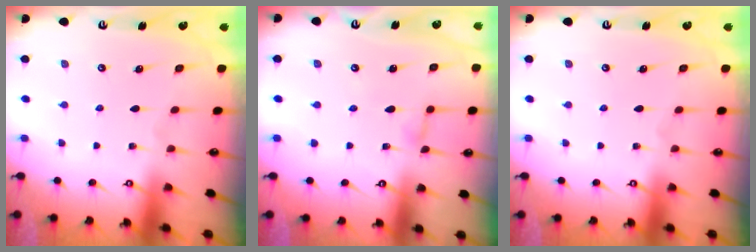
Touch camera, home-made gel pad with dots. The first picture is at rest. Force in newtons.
{"total": 2.3, "press": 2.3, "slide": 0.2}
{"total": 0.0}